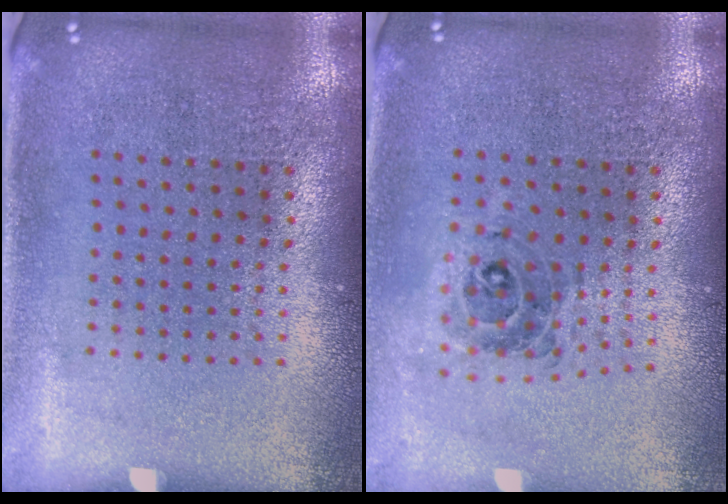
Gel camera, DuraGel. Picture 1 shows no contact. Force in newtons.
{"total": 0.7, "press": 0.7, "slide": 0.1}